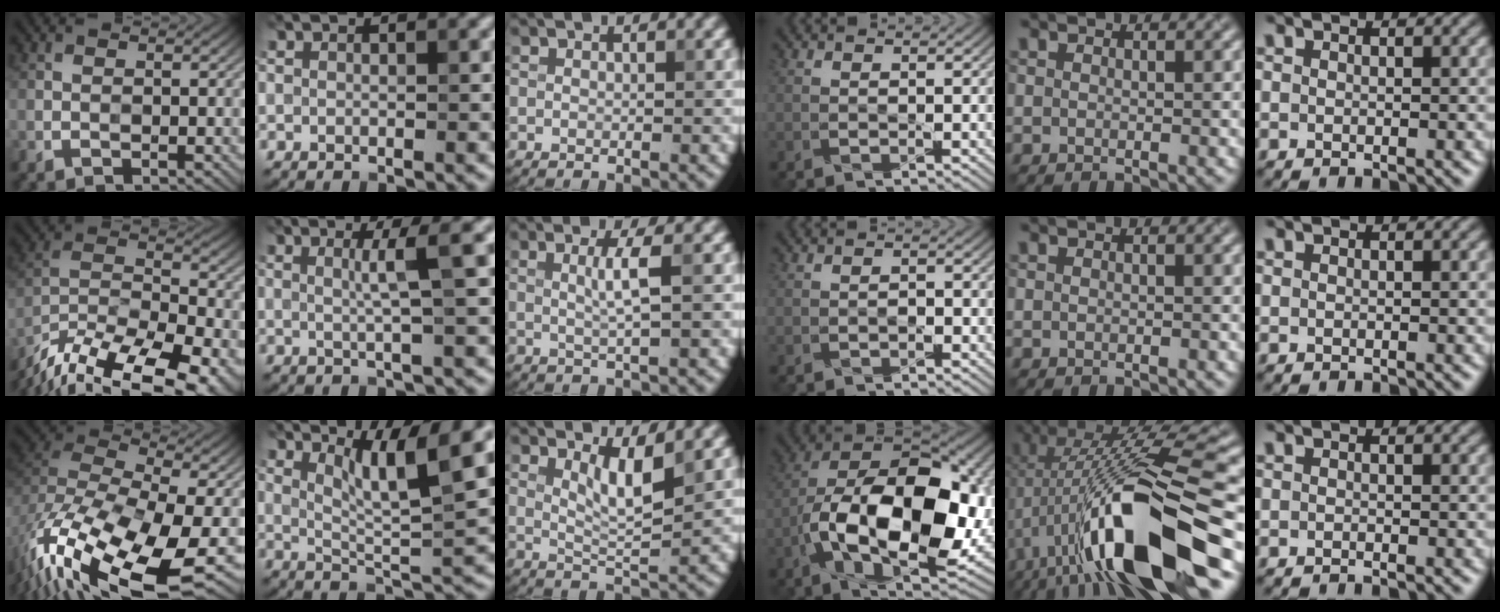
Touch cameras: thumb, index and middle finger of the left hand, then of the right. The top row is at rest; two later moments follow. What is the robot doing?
{"motion": "twist", "object": "bottle cap"}